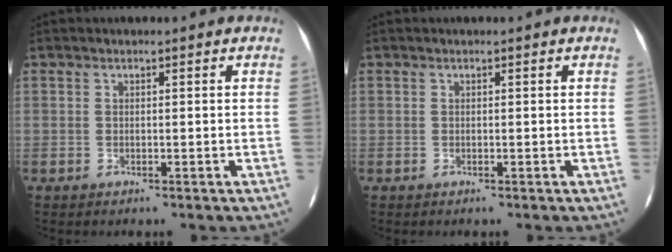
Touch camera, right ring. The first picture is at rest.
{"total": 0.0}